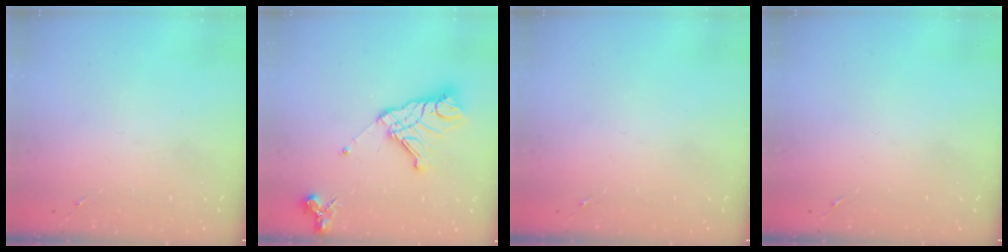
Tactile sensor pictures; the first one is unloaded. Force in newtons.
{"total": 15.6, "press": 15.5, "slide": 1.8}
{"total": 0.0}
{"total": 0.0}